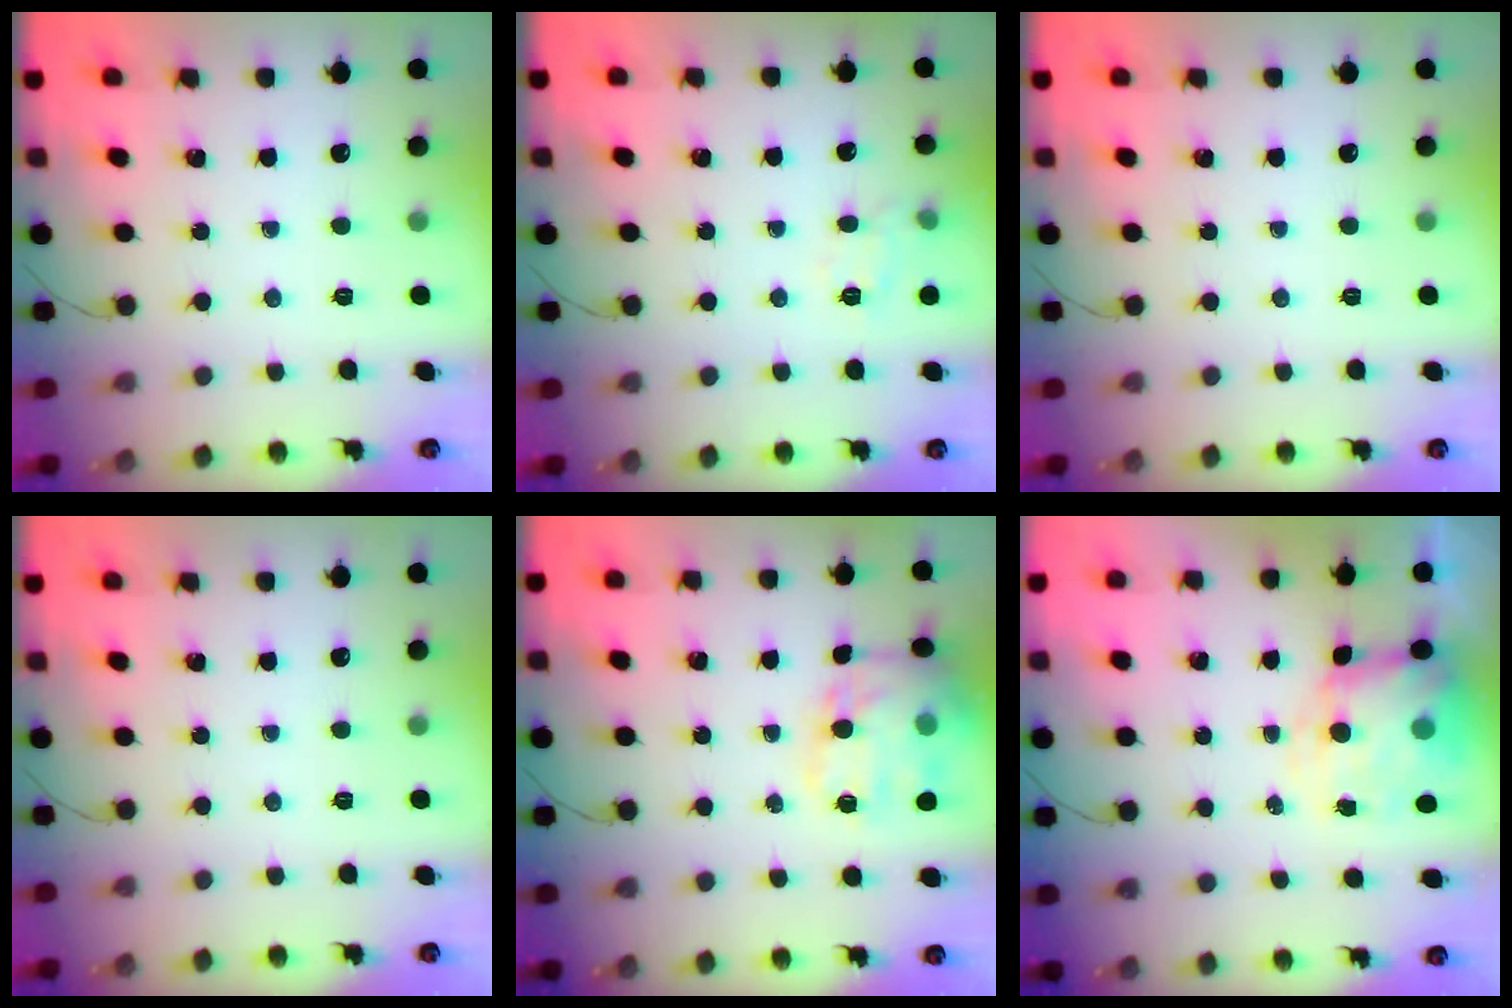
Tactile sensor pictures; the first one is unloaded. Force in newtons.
{"total": 7.4, "press": 7.3, "slide": 1.1}
{"total": 0.0}
{"total": 0.0}
{"total": 17.5, "press": 17.3, "slide": 2.5}
{"total": 8.6, "press": 8.3, "slide": 2.2}